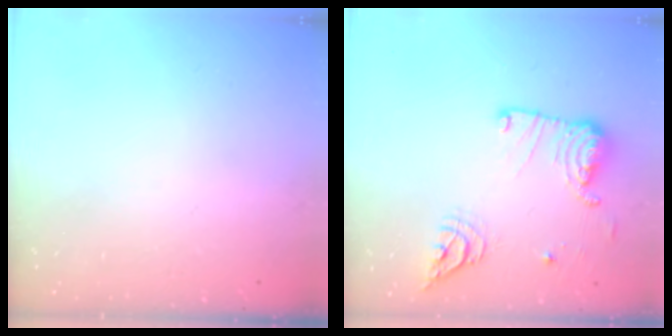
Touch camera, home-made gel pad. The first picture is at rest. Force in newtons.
{"total": 15.8, "press": 15.0, "slide": 4.9}